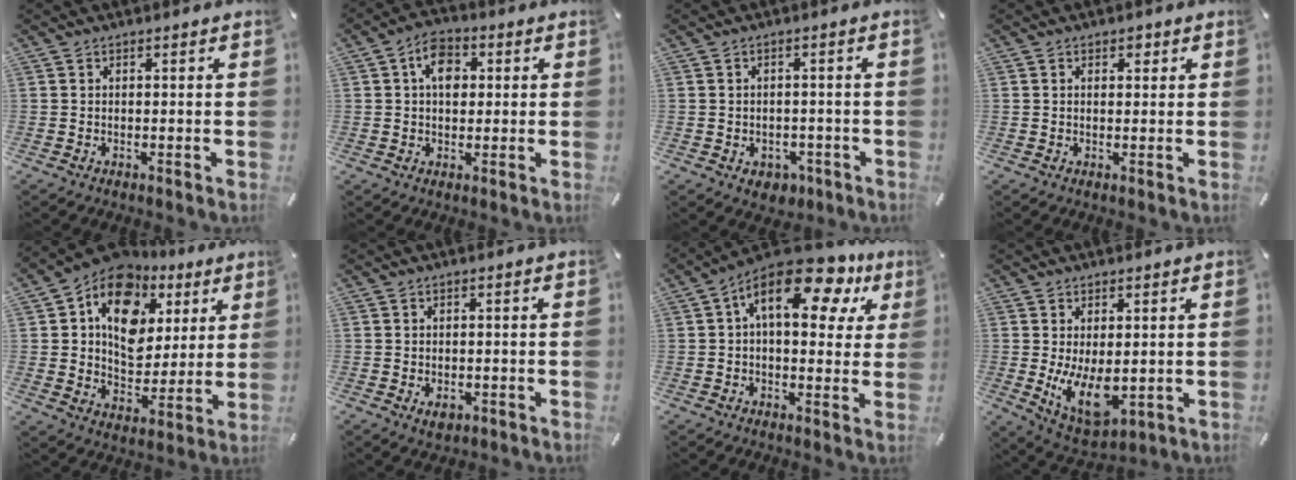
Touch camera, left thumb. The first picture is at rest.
{"total": 7.2, "force": [1.2, 5.1, 4.9], "torque": [-0.076, 0.006, 0.018]}
{"total": 4.0, "force": [-1.6, 3.1, 1.9], "torque": [-0.023, 0.005, -0.028]}
{"total": 1.9, "force": [0.6, 1.3, 1.1], "torque": [-0.010, 0.000, 0.006]}
{"total": 14.7, "force": [6.7, 11.0, 7.1], "torque": [-0.112, -0.042, 0.124]}
{"total": 2.4, "force": [-0.8, 1.6, 1.6], "torque": [-0.036, -0.001, -0.015]}
{"total": 16.5, "force": [7.4, 7.8, 12.5], "torque": [-0.188, -0.036, 0.121]}
{"total": 10.5, "force": [0.0, 5.9, 8.8], "torque": [-0.146, -0.022, 0.008]}